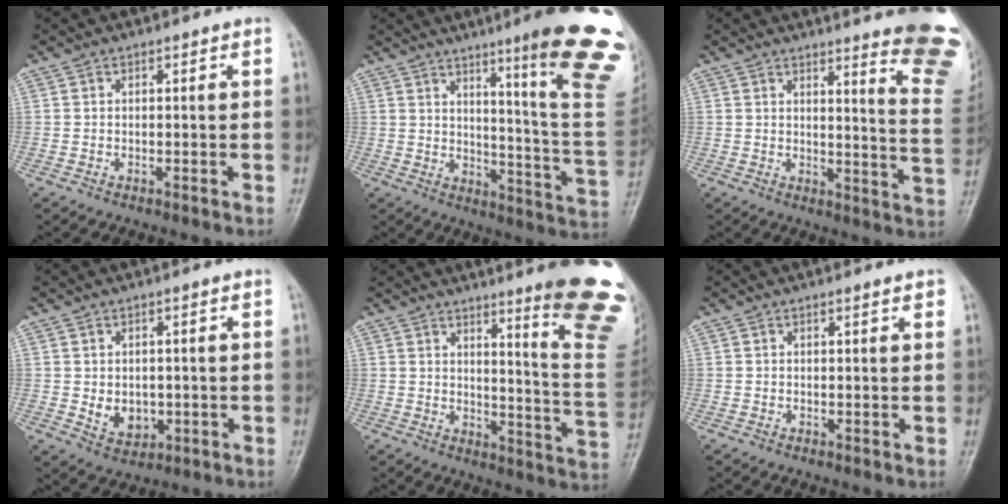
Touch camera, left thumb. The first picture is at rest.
{"total": 23.3, "force": [12.5, 1.9, 19.5], "torque": [-0.208, -0.071, 0.168]}
{"total": 16.3, "force": [12.7, 1.5, 10.1], "torque": [-0.097, -0.126, 0.135]}
{"total": 5.2, "force": [-0.5, 4.1, 3.1], "torque": [-0.029, -0.005, 0.004]}
{"total": 19.5, "force": [12.2, 2.0, 15.0], "torque": [-0.158, -0.093, 0.151]}
{"total": 1.2, "force": [0.8, 0.3, 0.9], "torque": [-0.012, -0.001, 0.007]}